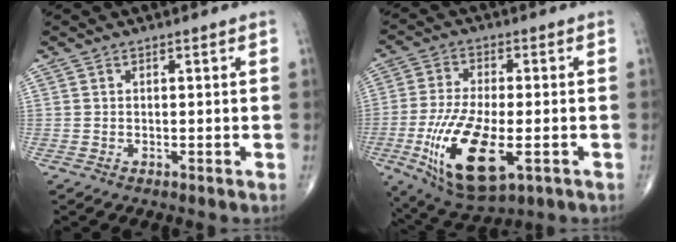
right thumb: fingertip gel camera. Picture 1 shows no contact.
{"total": 16.6, "force": [-5.1, 6.8, 14.2], "torque": [-0.281, -0.008, -0.075]}